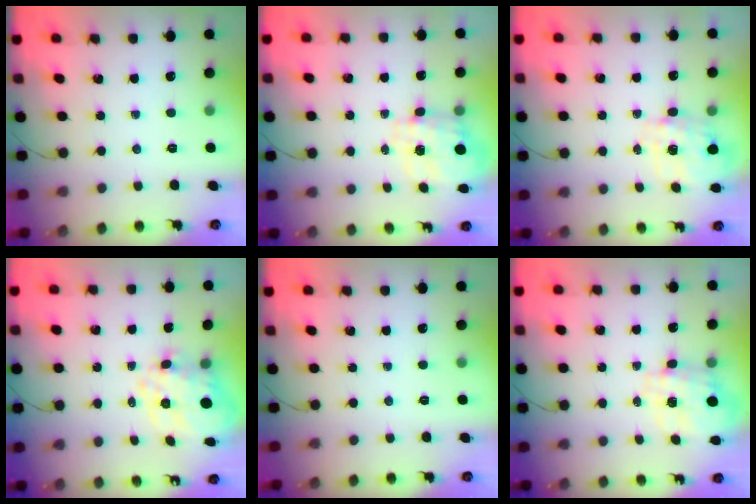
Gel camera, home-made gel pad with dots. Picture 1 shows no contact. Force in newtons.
{"total": 3.4, "press": 3.2, "slide": 1.0}
{"total": 3.9, "press": 3.8, "slide": 0.9}
{"total": 4.0, "press": 3.1, "slide": 2.5}
{"total": 0.0}
{"total": 3.4, "press": 3.2, "slide": 1.0}